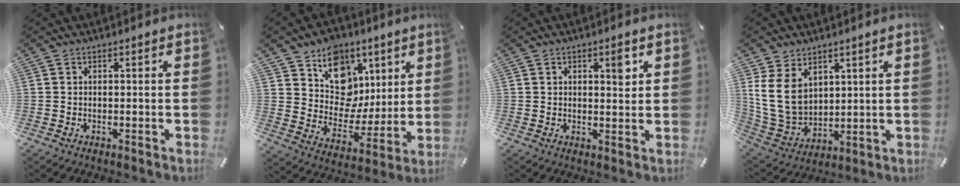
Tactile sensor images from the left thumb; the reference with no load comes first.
{"total": 12.8, "force": [5.0, 11.0, 4.2], "torque": [-0.059, -0.044, 0.097]}
{"total": 4.3, "force": [1.6, 2.0, 3.4], "torque": [-0.032, -0.011, 0.018]}
{"total": 12.5, "force": [4.5, 9.6, 6.7], "torque": [-0.168, -0.023, 0.087]}